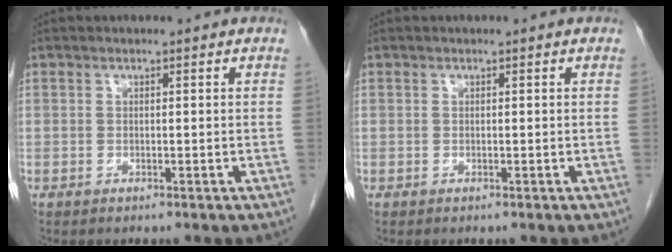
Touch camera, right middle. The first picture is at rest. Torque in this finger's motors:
{"motor_torque": [0.02, -0.01, -0.01, -0.01]}